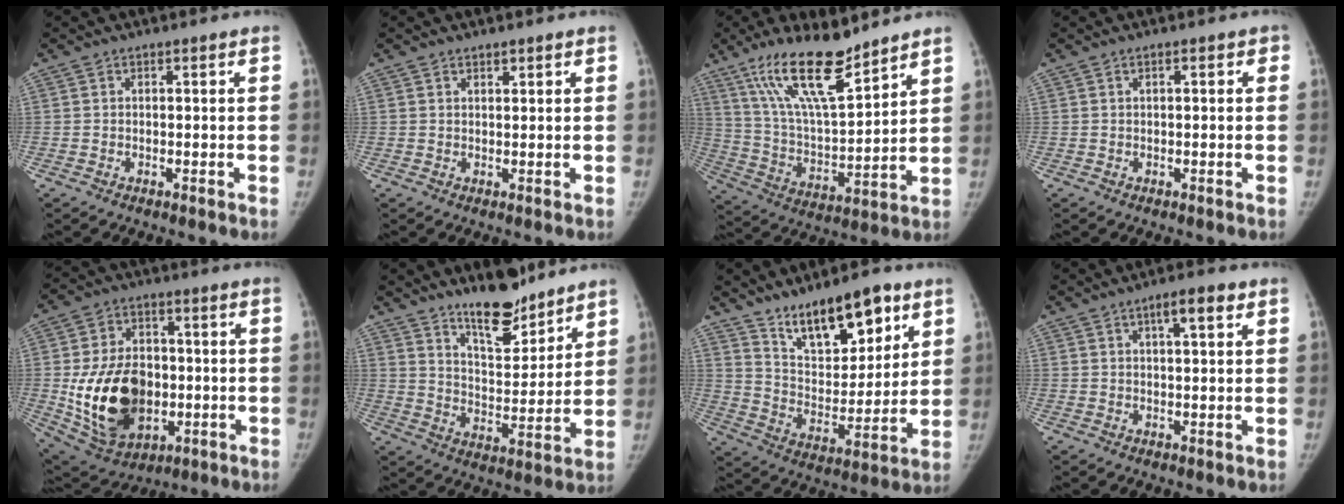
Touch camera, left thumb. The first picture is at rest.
{"total": 1.3, "force": [1.0, 0.5, 0.5], "torque": [-0.004, -0.007, 0.016]}
{"total": 18.1, "force": [12.8, 4.7, 11.8], "torque": [-0.190, -0.068, 0.245]}
{"total": 1.3, "force": [0.5, 0.6, 1.1], "torque": [-0.011, 0.002, 0.004]}
{"total": 19.7, "force": [-2.4, 13.8, 13.8], "torque": [-0.215, 0.000, -0.015]}
{"total": 12.7, "force": [10.2, 4.2, 6.4], "torque": [-0.073, -0.080, 0.172]}
{"total": 16.8, "force": [11.0, 7.0, 10.5], "torque": [-0.124, -0.066, 0.197]}
{"total": 4.9, "force": [2.4, 1.3, 4.1], "torque": [-0.058, -0.002, 0.036]}